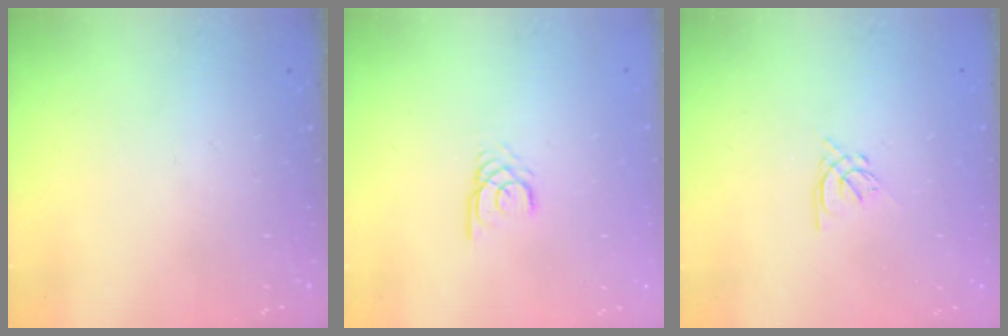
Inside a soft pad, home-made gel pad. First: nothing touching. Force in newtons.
{"total": 2.1, "press": 2.1, "slide": 0.0}
{"total": 1.3, "press": 1.1, "slide": 0.6}